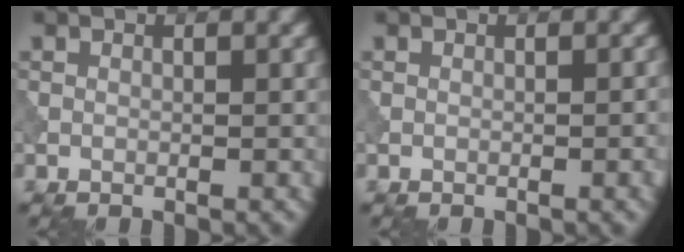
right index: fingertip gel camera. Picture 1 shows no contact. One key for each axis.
{"total": 1.1, "fx": 0.0, "fy": 0.1, "fz": 1.1, "tx": -0.016, "ty": 0.000, "tz": 0.000}